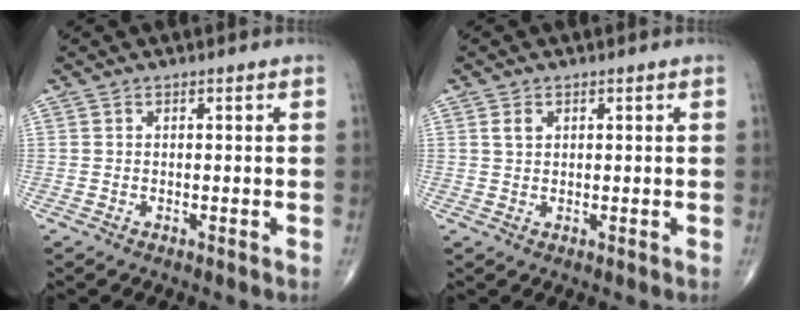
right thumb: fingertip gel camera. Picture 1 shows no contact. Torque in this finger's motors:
{"motor_torque": [-0.48, 0.32, 0.13, 0.07, -0.01]}